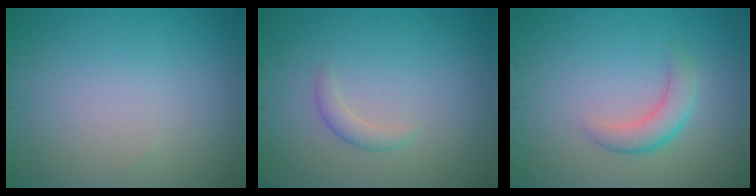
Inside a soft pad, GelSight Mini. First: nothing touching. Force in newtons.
{"total": 1.3, "press": 1.3, "slide": 0.0}
{"total": 2.6, "press": 2.6, "slide": 0.1}